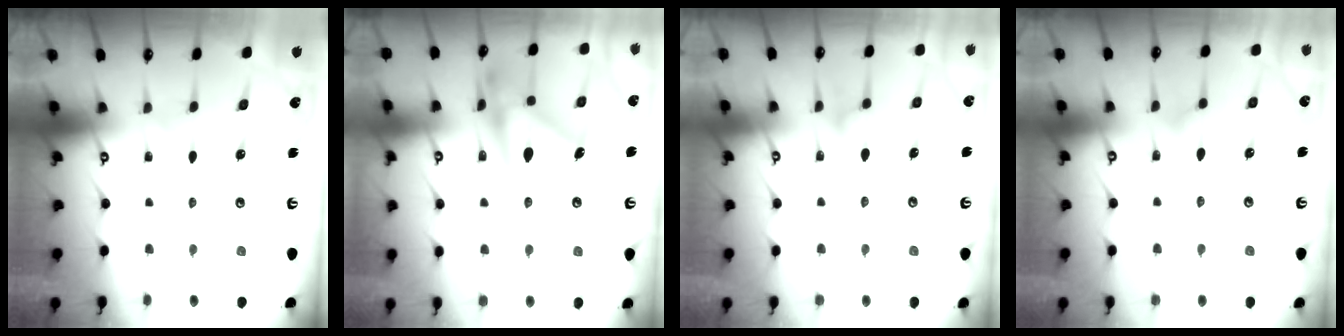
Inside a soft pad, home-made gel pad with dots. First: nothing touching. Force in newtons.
{"total": 17.6, "press": 17.5, "slide": 1.2}
{"total": 8.5, "press": 8.5, "slide": 0.5}
{"total": 6.8, "press": 6.5, "slide": 1.8}